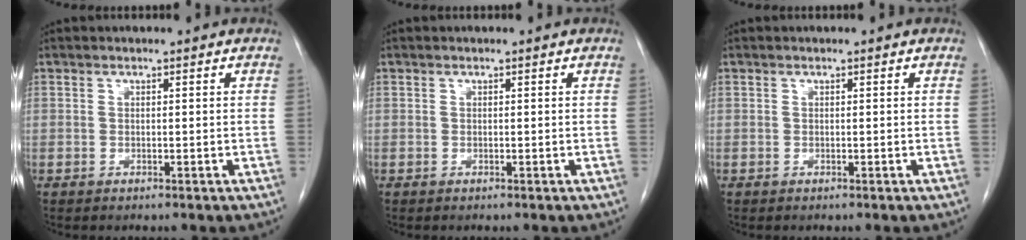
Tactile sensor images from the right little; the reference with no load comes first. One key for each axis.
{"total": 0.0}
{"total": 0.0}